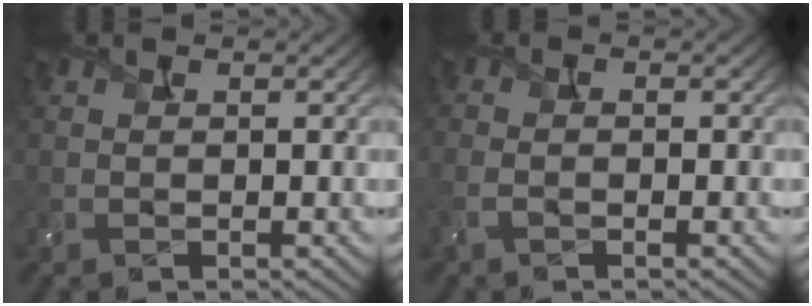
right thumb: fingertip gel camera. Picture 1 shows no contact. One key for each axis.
{"total": 2.2, "fx": -1.1, "fy": 0.8, "fz": 1.8, "tx": -0.044, "ty": -0.001, "tz": -0.029}